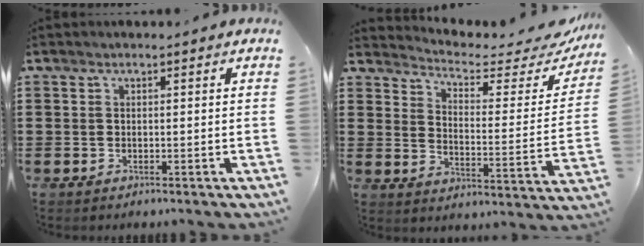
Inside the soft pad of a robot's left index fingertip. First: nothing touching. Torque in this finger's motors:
{"motor_torque": [1.07, -1.07, 0.25, 0.00]}